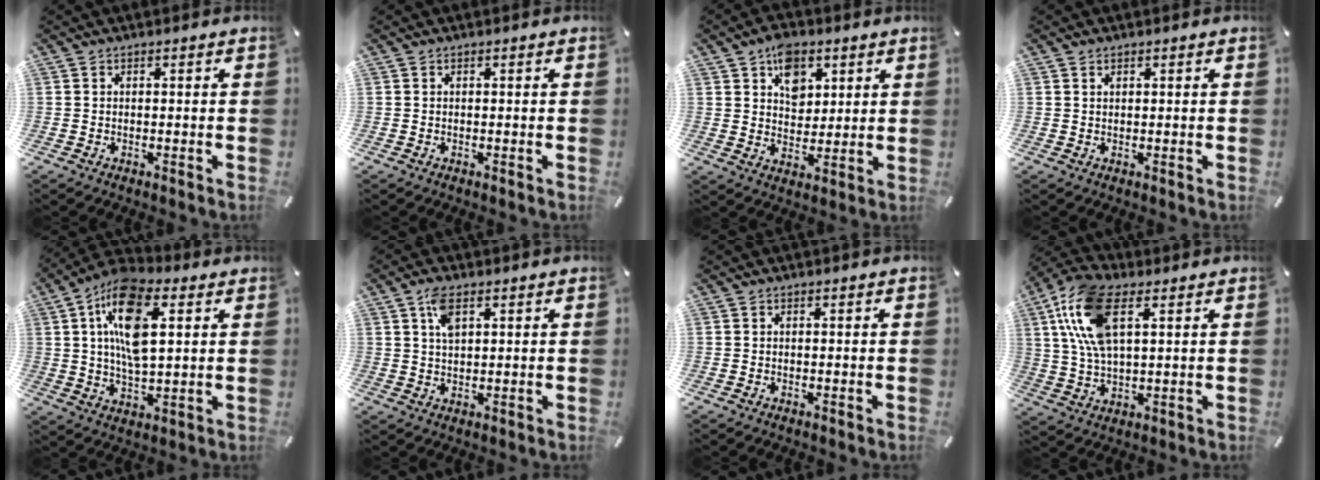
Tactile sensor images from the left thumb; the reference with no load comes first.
{"total": 0.0}
{"total": 8.3, "force": [4.1, 6.1, 3.8], "torque": [-0.046, -0.012, 0.069]}
{"total": 0.6, "force": [0.4, 0.3, 0.4], "torque": [-0.007, 0.000, 0.008]}
{"total": 14.9, "force": [5.2, 7.2, 12.0], "torque": [-0.228, -0.004, 0.090]}
{"total": 4.9, "force": [2.4, 2.3, 3.6], "torque": [-0.072, 0.002, 0.040]}
{"total": 0.0}
{"total": 14.3, "force": [5.8, 7.0, 11.0], "torque": [-0.252, 0.000, 0.102]}